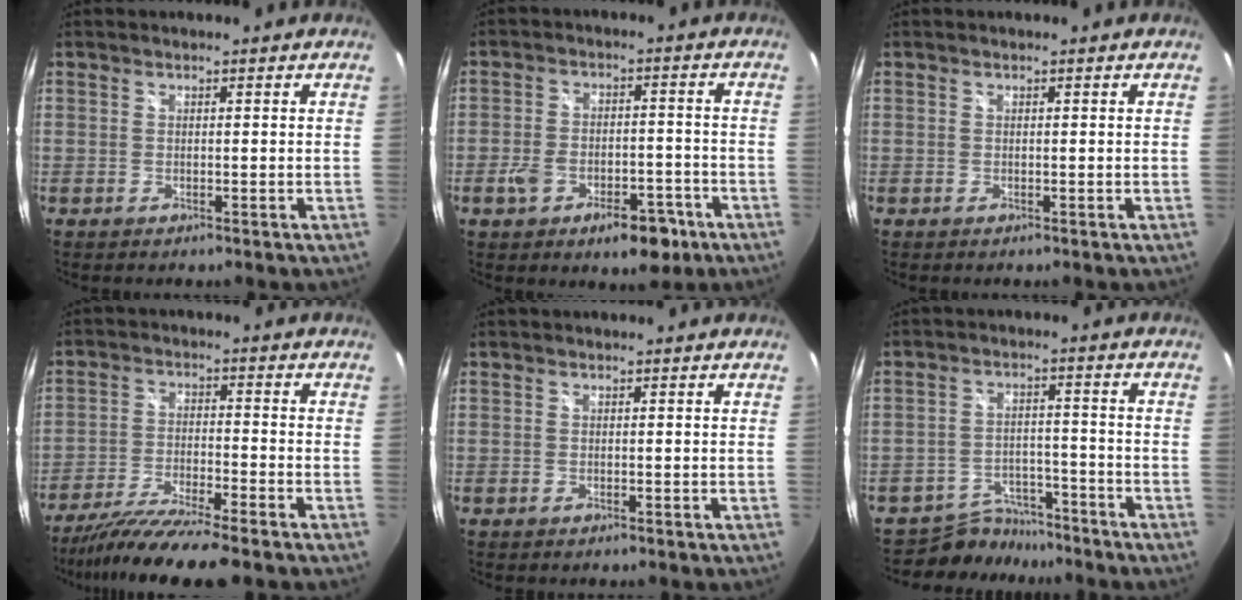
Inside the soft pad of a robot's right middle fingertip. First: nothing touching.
{"total": 11.0, "force": [-5.9, 5.6, 7.4], "torque": [-0.142, -0.002, -0.086]}
{"total": 0.0}
{"total": 11.7, "force": [-10.1, -0.6, 5.8], "torque": [-0.125, -0.029, -0.179]}
{"total": 0.0}
{"total": 7.2, "force": [-6.5, 3.0, 0.0], "torque": [-0.017, 0.013, -0.104]}